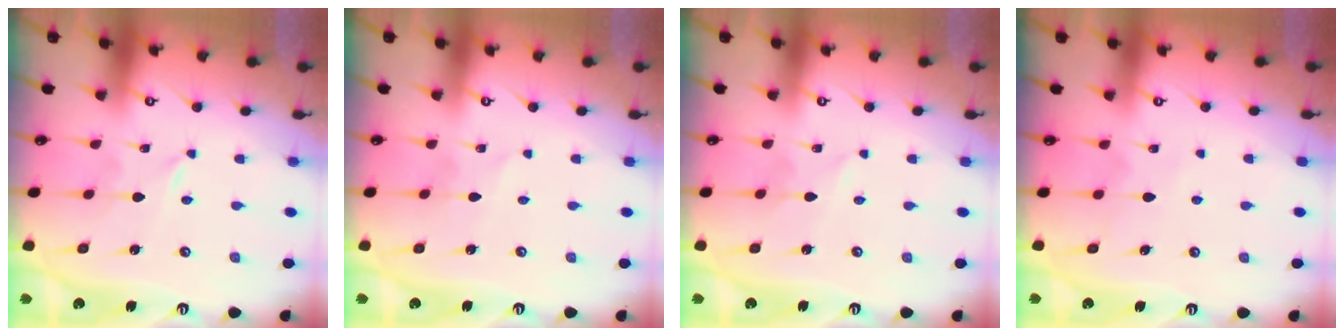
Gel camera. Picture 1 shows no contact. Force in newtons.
{"total": 2.7, "press": 2.7, "slide": 0.3}
{"total": 1.9, "press": 1.9, "slide": 0.2}
{"total": 4.8, "press": 4.8, "slide": 0.5}